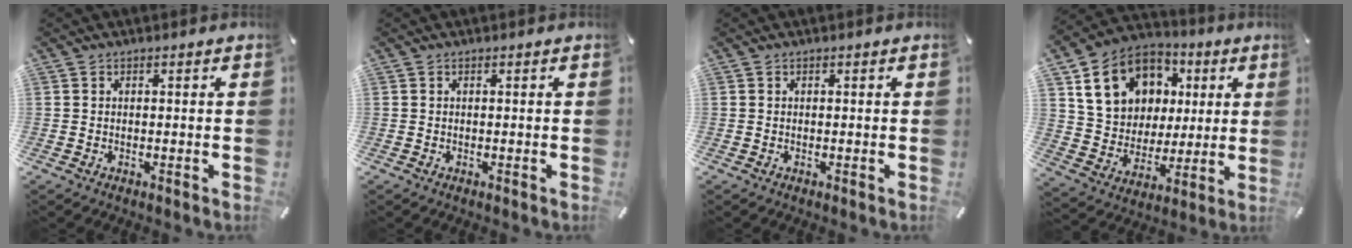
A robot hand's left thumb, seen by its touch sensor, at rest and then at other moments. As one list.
[{"total": 0.0}, {"total": 0.0}, {"total": 15.9, "force": [5.0, 13.8, 6.2], "torque": [-0.107, -0.006, 0.106]}]